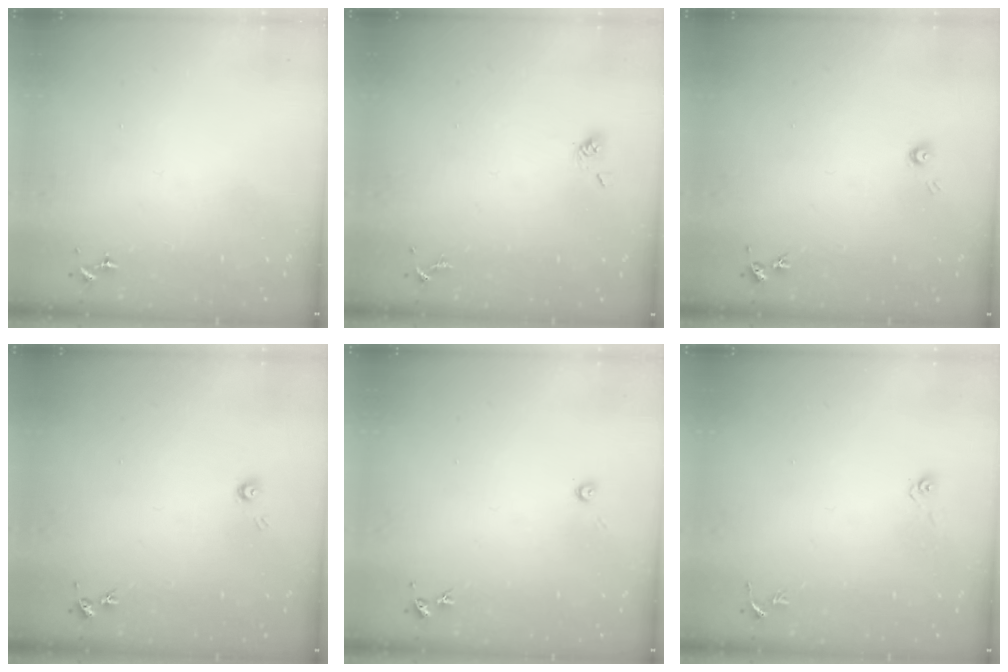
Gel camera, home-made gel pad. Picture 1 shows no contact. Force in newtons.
{"total": 4.4, "press": 3.7, "slide": 2.4}
{"total": 3.9, "press": 3.9, "slide": 0.5}
{"total": 3.9, "press": 3.9, "slide": 0.5}
{"total": 3.5, "press": 3.5, "slide": 0.2}
{"total": 3.6, "press": 2.9, "slide": 2.1}